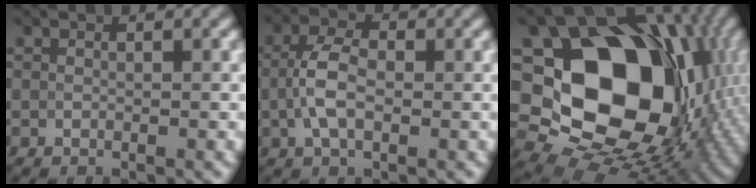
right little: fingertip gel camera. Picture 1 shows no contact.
{"total": 3.5, "force": [0.0, 1.8, 2.9], "torque": [-0.064, 0.007, -0.007]}
{"total": 18.3, "force": [1.9, 13.9, 11.7], "torque": [-0.181, -0.024, 0.051]}